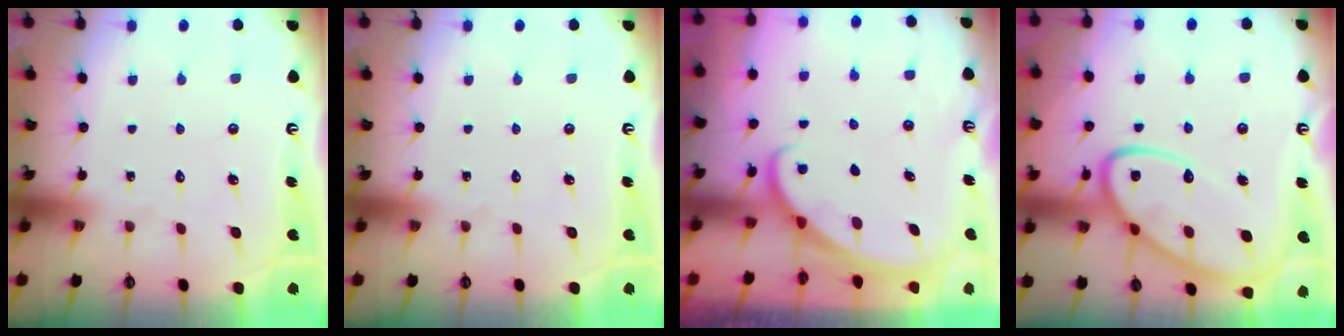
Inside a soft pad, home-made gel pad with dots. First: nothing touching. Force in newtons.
{"total": 0.0}
{"total": 1.5, "press": 1.5, "slide": 0.0}
{"total": 16.8, "press": 16.7, "slide": 1.6}